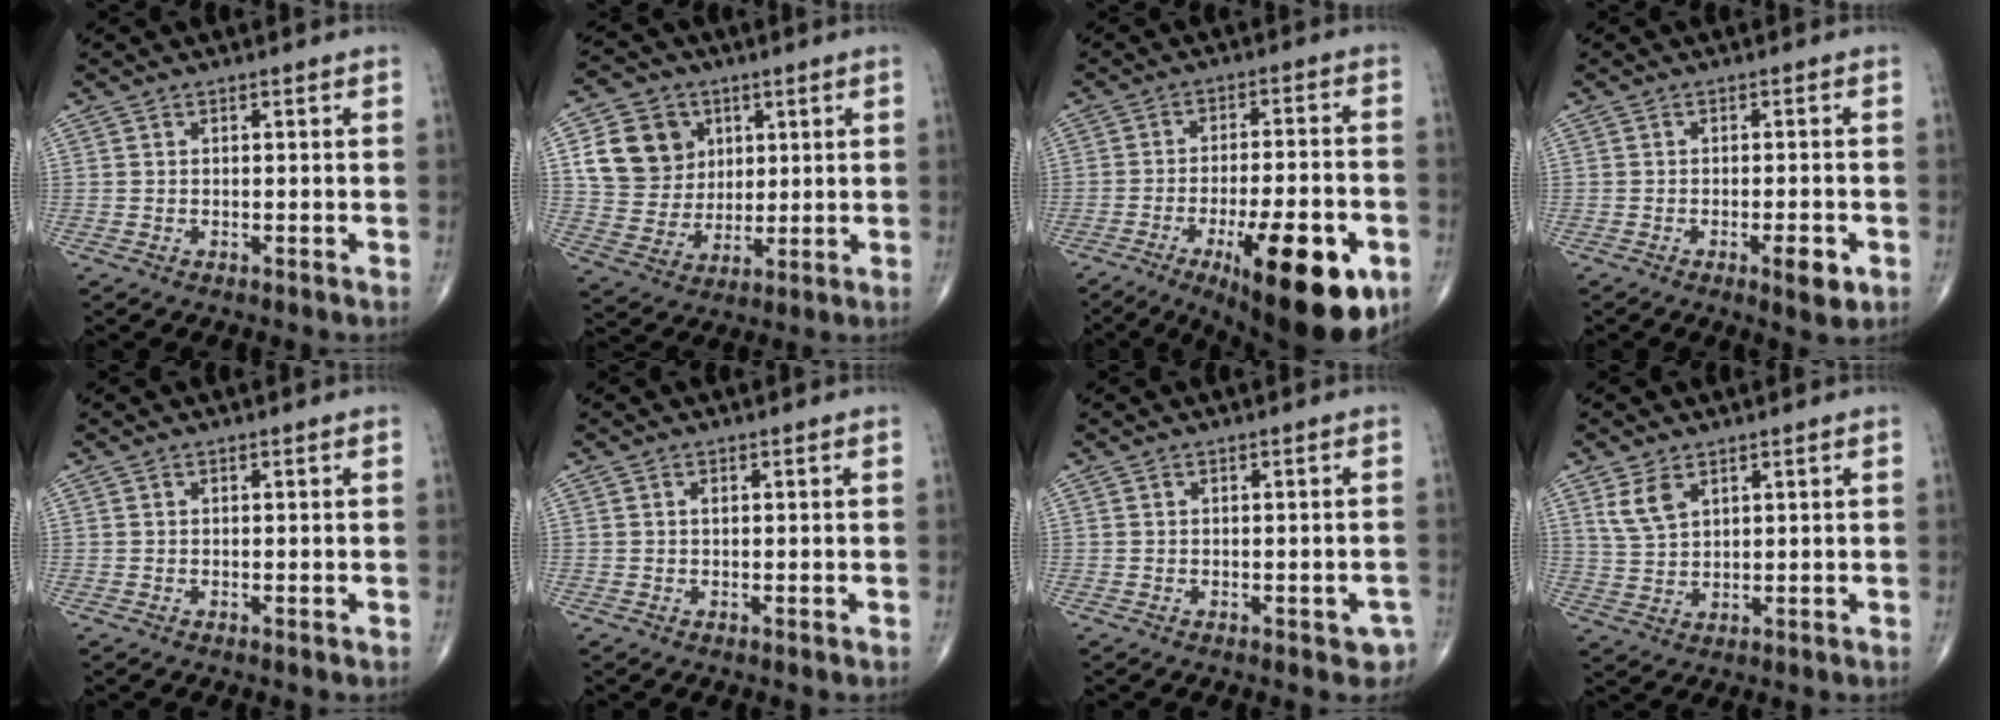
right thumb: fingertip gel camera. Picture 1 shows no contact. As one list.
[{"total": 12.9, "force": [4.1, 11.0, 5.2], "torque": [-0.069, -0.006, 0.081]}, {"total": 22.0, "force": [-9.4, 7.0, 18.7], "torque": [-0.225, 0.024, -0.125]}, {"total": 4.6, "force": [-1.9, 1.3, 4.0], "torque": [-0.055, 0.000, -0.023]}, {"total": 0.0}, {"total": 0.7, "force": [0.2, 0.3, 0.6], "torque": [-0.012, -0.001, 0.004]}, {"total": 3.2, "force": [-1.3, 1.6, 2.5], "torque": [-0.010, 0.009, -0.009]}, {"total": 5.0, "force": [2.8, 2.8, 3.1], "torque": [-0.056, -0.010, 0.064]}]